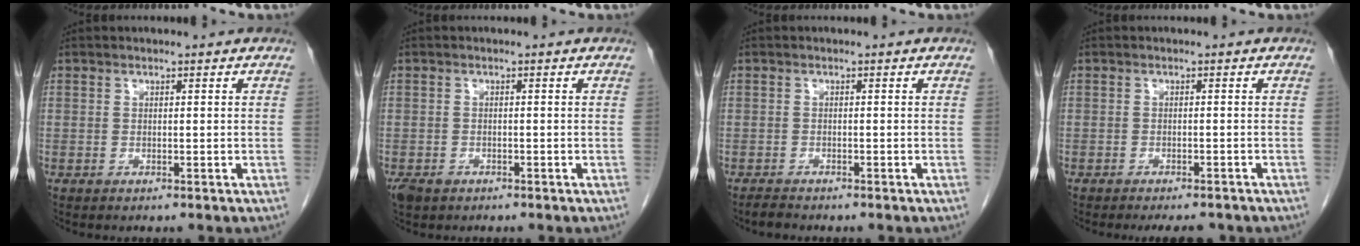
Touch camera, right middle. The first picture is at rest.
{"total": 2.7, "force": [-1.9, 1.7, 1.1], "torque": [-0.023, -0.002, -0.027]}
{"total": 1.3, "force": [-1.2, 0.2, 0.4], "torque": [-0.012, -0.004, -0.021]}
{"total": 4.6, "force": [-4.0, 1.2, 1.8], "torque": [-0.015, -0.005, -0.052]}